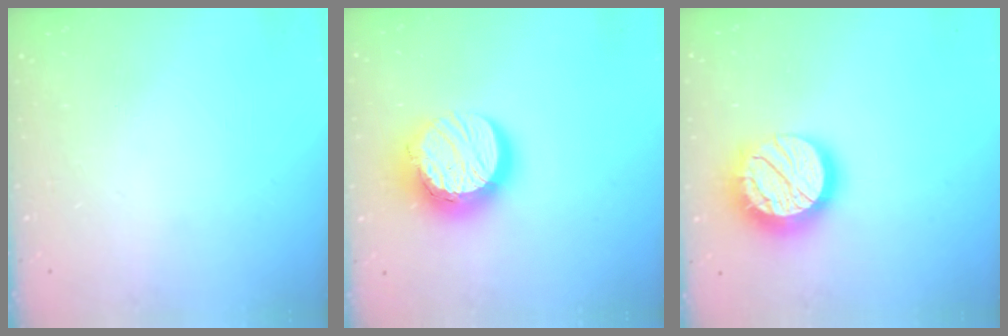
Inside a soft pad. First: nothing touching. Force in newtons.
{"total": 14.8, "press": 14.8, "slide": 1.5}
{"total": 20.4, "press": 20.4, "slide": 1.5}